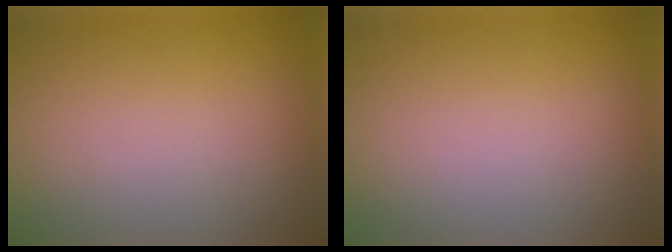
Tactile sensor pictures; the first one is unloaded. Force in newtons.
{"total": 0.0}